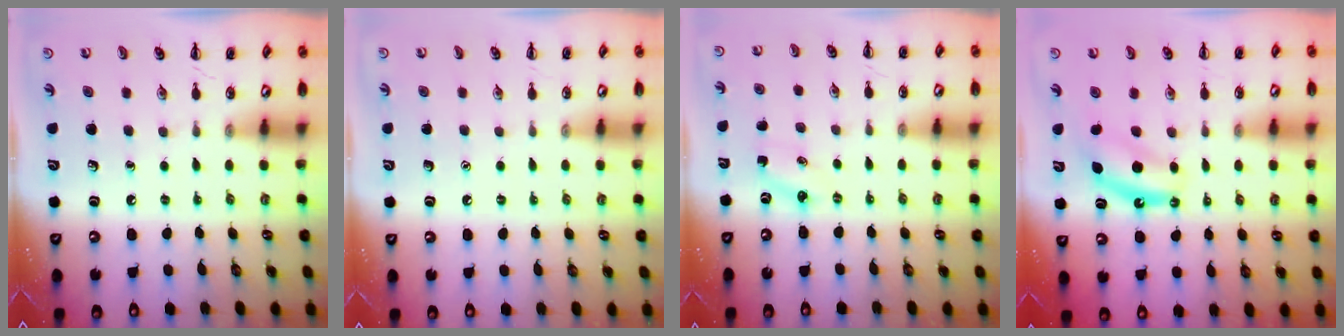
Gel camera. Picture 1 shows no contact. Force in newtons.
{"total": 1.6, "press": 1.5, "slide": 0.1}
{"total": 2.9, "press": 2.8, "slide": 0.9}
{"total": 7.3, "press": 7.3, "slide": 1.1}